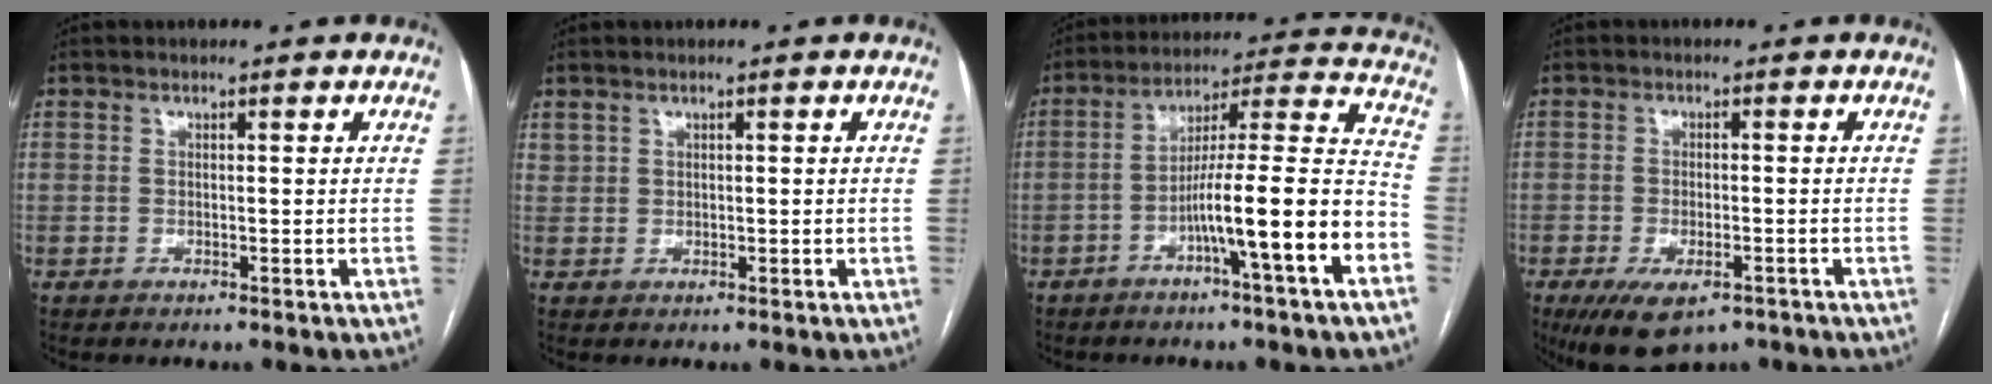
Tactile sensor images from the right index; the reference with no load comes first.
{"total": 1.1, "force": [0.8, 0.7, 0.1], "torque": [0.003, 0.010, 0.017]}
{"total": 15.1, "force": [-6.3, -0.4, 13.7], "torque": [-0.213, 0.017, -0.100]}
{"total": 8.4, "force": [-5.3, 3.5, 5.5], "torque": [-0.091, -0.013, -0.079]}